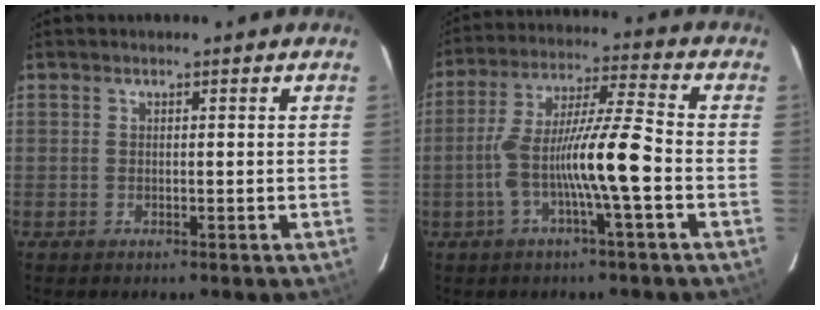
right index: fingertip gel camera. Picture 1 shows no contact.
{"total": 11.6, "force": [-3.1, 0.0, 11.2], "torque": [-0.214, 0.012, -0.061]}